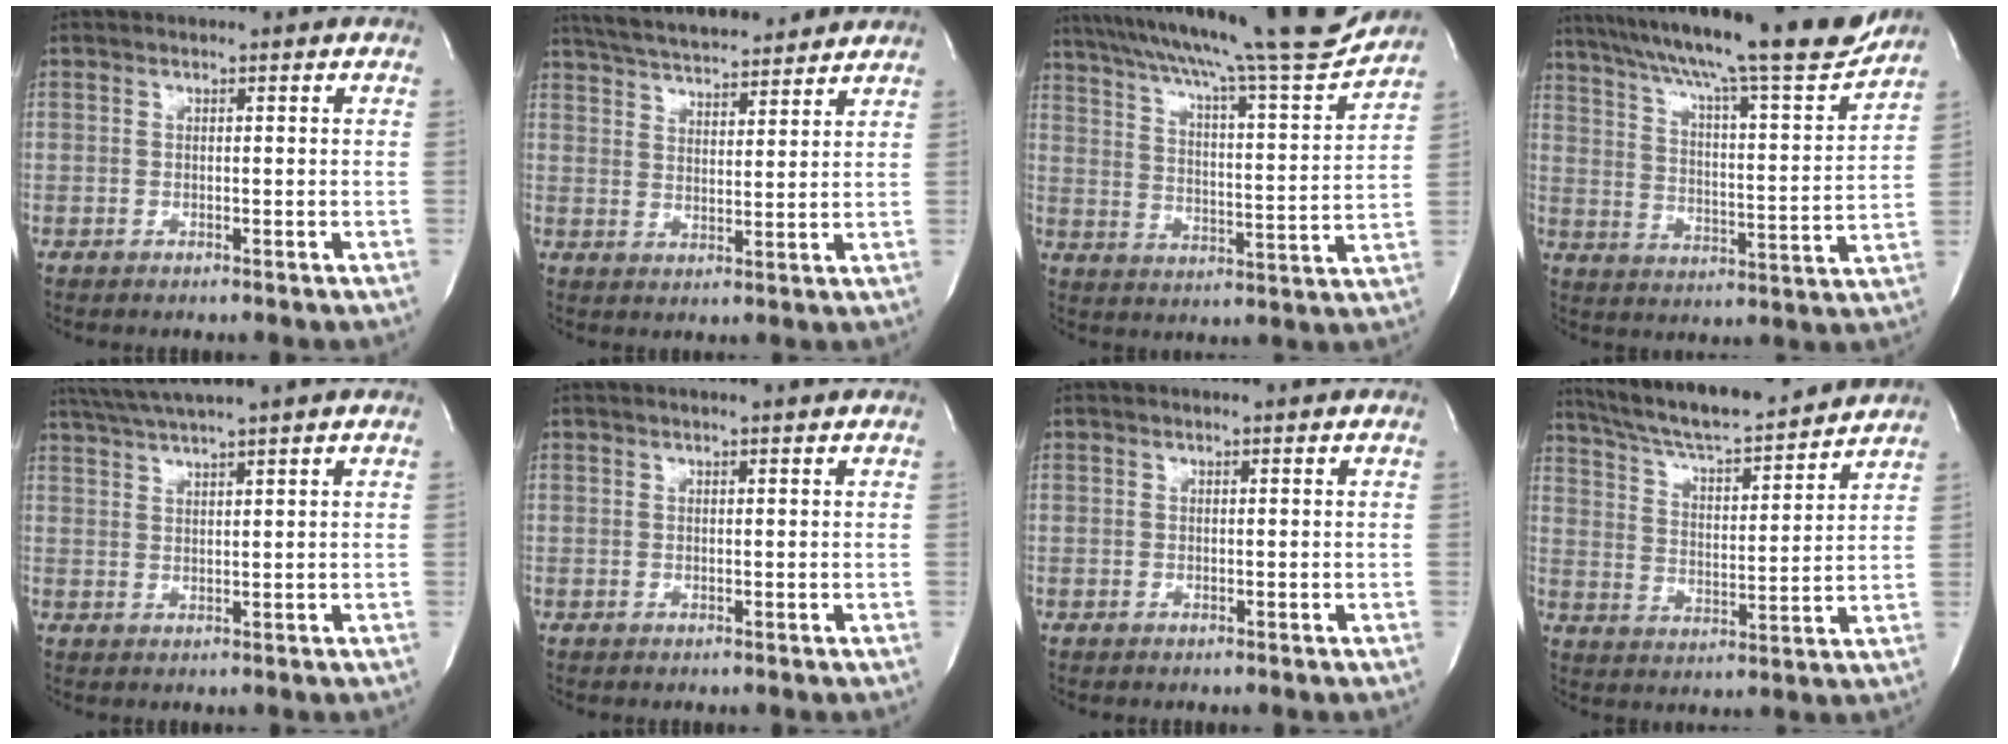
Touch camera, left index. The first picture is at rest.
{"total": 14.7, "force": [13.4, 2.3, 5.6], "torque": [-0.099, 0.027, 0.207]}
{"total": 23.3, "force": [20.6, 0.1, 10.9], "torque": [-0.191, -0.027, 0.295]}
{"total": 23.8, "force": [20.3, 1.2, 12.4], "torque": [-0.214, -0.019, 0.291]}
{"total": 6.7, "force": [5.7, -1.5, 3.2], "torque": [-0.058, 0.018, 0.102]}
{"total": 2.0, "force": [1.8, -0.3, 0.9], "torque": [-0.014, 0.007, 0.025]}
{"total": 0.8, "force": [0.8, -0.1, 0.3], "torque": [-0.009, 0.000, 0.012]}
{"total": 17.9, "force": [16.2, 1.6, 7.4], "torque": [-0.129, 0.011, 0.254]}